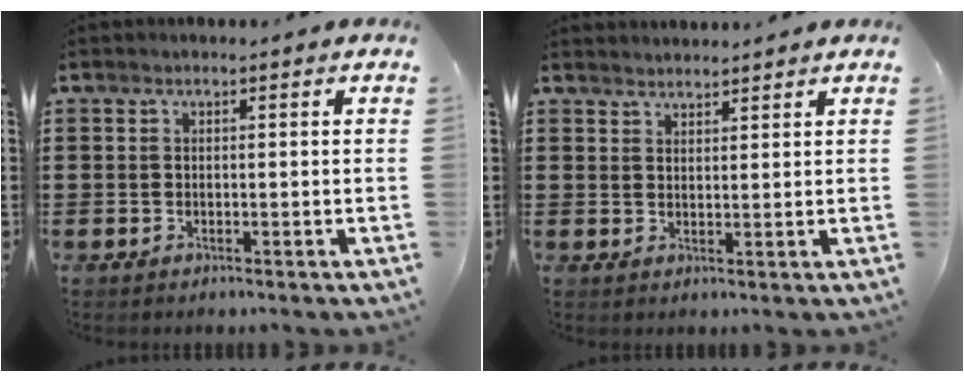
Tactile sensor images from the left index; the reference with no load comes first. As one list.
[{"total": 2.0, "force": [1.9, 0.1, -0.4], "torque": [0.002, -0.001, 0.039]}]